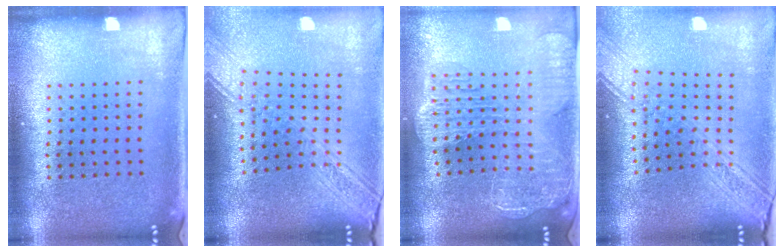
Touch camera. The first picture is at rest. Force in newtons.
{"total": 2.8, "press": 2.2, "slide": 1.7}
{"total": 2.8, "press": 2.4, "slide": 1.6}
{"total": 2.8, "press": 2.2, "slide": 1.7}